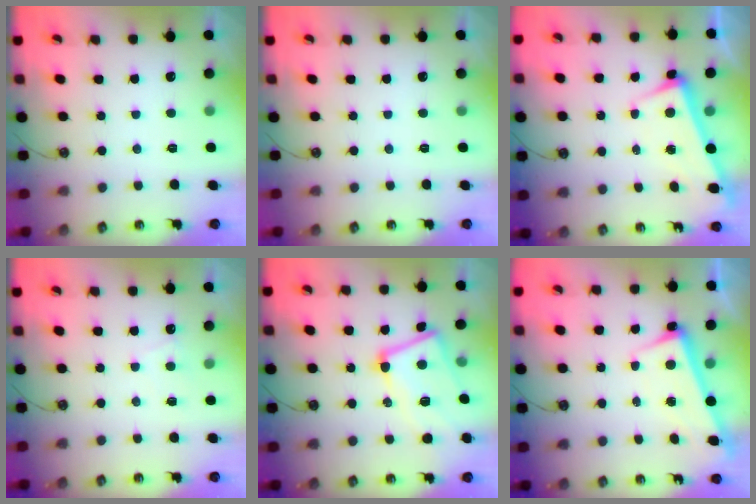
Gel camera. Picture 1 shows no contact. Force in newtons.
{"total": 0.0}
{"total": 3.2, "press": 3.1, "slide": 1.1}
{"total": 1.5, "press": 1.4, "slide": 0.4}
{"total": 8.5, "press": 8.4, "slide": 1.3}
{"total": 2.7, "press": 2.5, "slide": 0.9}